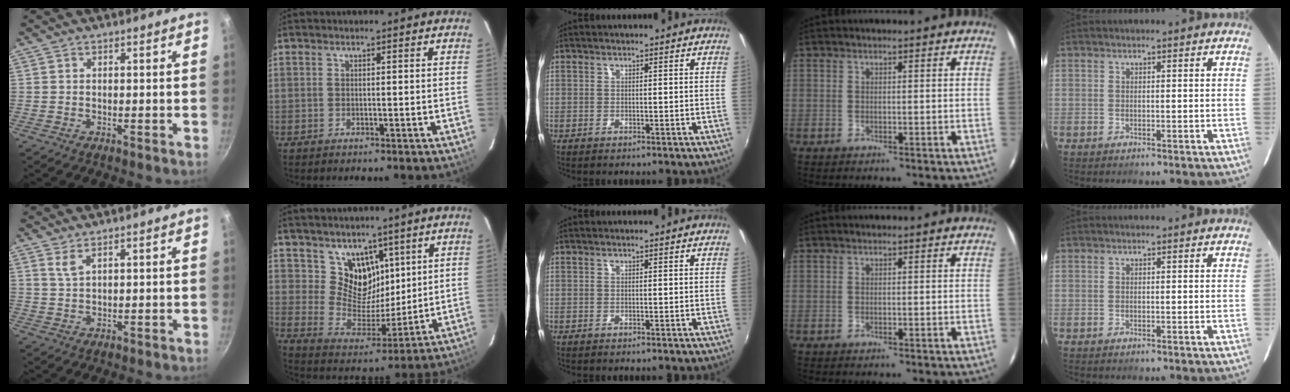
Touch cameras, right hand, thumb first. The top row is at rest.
{"thumb": {"total": 2.3, "force": [1.5, 0.7, 1.6], "torque": [-0.032, -0.009, 0.032]}, "index": {"total": 10.0, "force": [6.0, 7.3, 3.3], "torque": [-0.051, -0.016, 0.121]}}